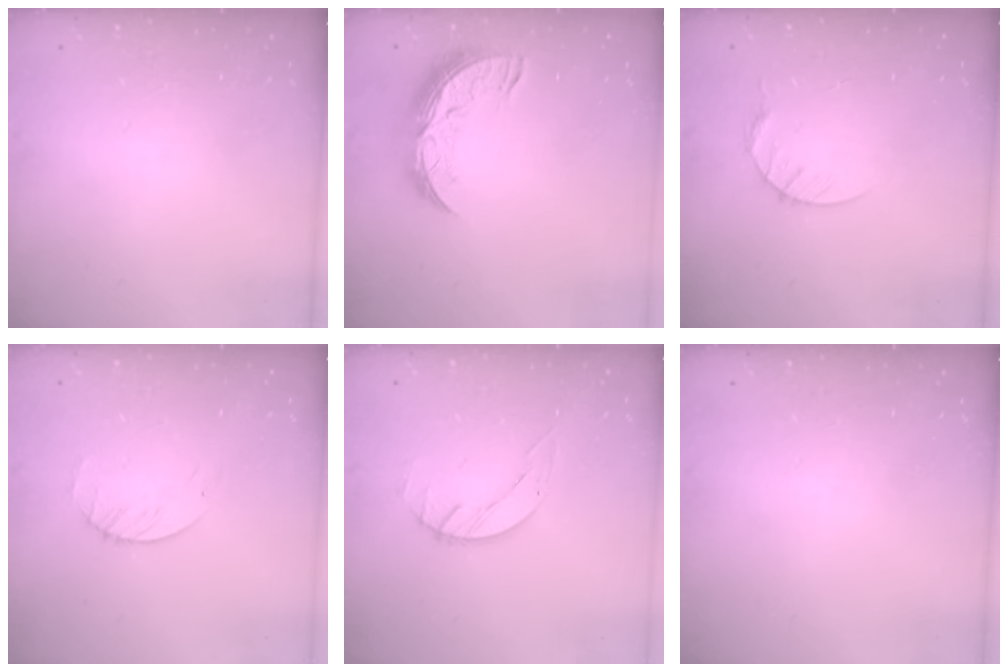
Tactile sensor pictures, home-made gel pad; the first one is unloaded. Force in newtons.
{"total": 11.5, "press": 11.4, "slide": 0.7}
{"total": 5.1, "press": 5.0, "slide": 0.6}
{"total": 3.1, "press": 3.1, "slide": 0.4}
{"total": 2.6, "press": 2.6, "slide": 0.3}
{"total": 0.0}